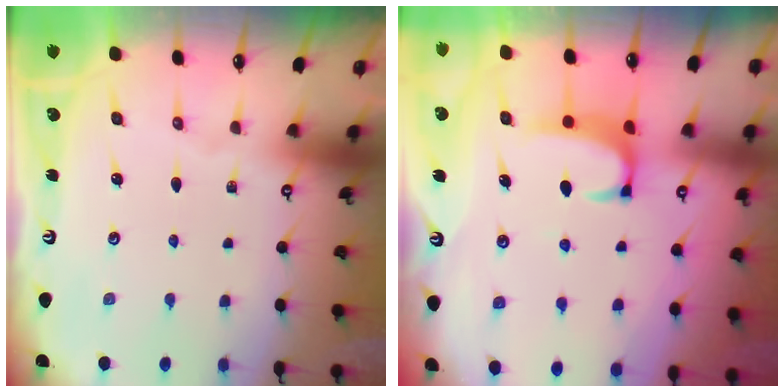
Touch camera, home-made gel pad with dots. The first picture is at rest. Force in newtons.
{"total": 1.8, "press": 1.7, "slide": 0.4}